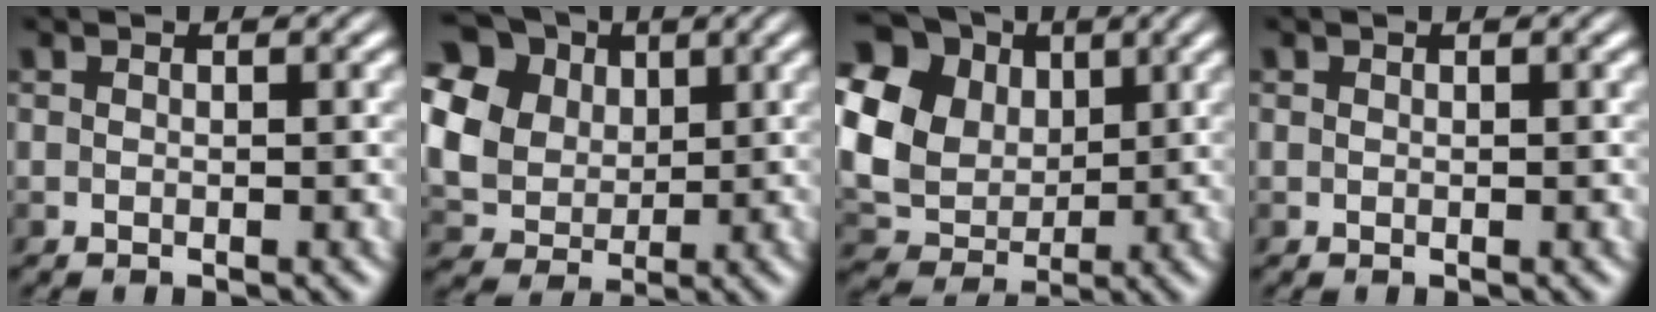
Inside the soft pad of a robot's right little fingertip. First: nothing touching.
{"total": 14.4, "force": [4.9, 11.3, 7.5], "torque": [-0.179, 0.026, 0.097]}
{"total": 11.7, "force": [2.7, 8.9, 7.1], "torque": [-0.167, 0.023, 0.046]}
{"total": 0.0}